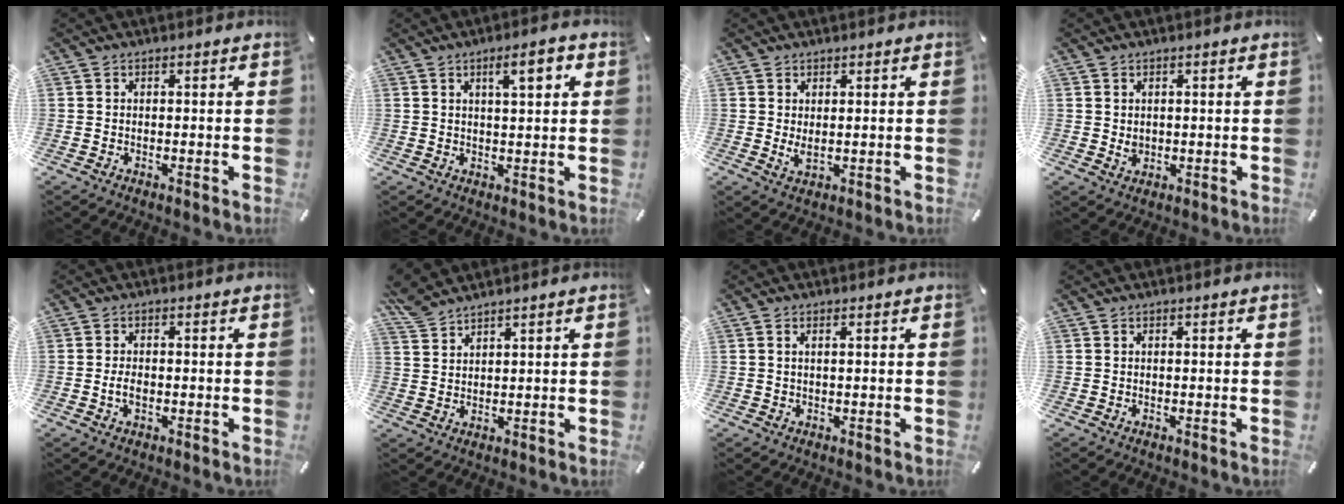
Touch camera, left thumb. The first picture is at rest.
{"total": 6.2, "force": [2.8, 1.6, 5.3], "torque": [-0.079, -0.008, 0.039]}
{"total": 2.6, "force": [0.6, 1.1, 2.3], "torque": [-0.051, -0.008, 0.005]}
{"total": 1.9, "force": [0.3, 1.7, 0.8], "torque": [-0.009, 0.001, 0.004]}
{"total": 2.9, "force": [-0.7, 1.7, 2.3], "torque": [-0.047, 0.001, -0.013]}
{"total": 4.7, "force": [4.4, 0.7, 1.5], "torque": [-0.042, -0.018, 0.085]}
{"total": 1.0, "force": [0.3, 0.1, 1.0], "torque": [-0.020, -0.002, 0.005]}
{"total": 0.0}